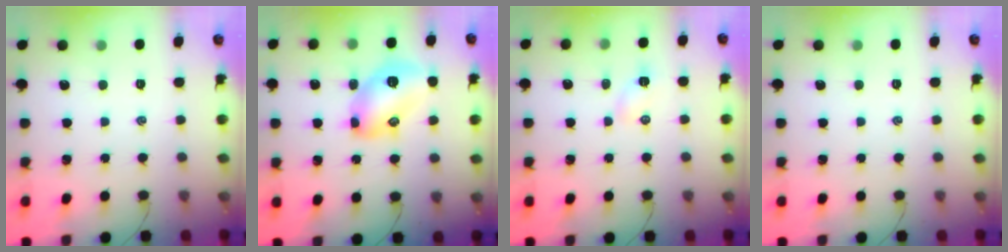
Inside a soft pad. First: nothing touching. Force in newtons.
{"total": 11.7, "press": 11.7, "slide": 0.8}
{"total": 2.9, "press": 2.7, "slide": 1.0}
{"total": 0.0}